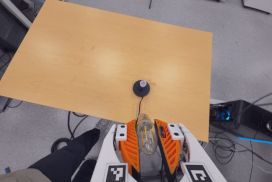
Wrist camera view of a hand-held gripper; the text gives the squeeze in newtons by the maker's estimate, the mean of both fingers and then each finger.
{"total": 17.7, "left": 18.2, "right": 17.1}